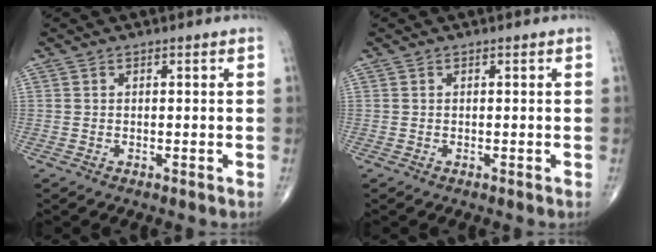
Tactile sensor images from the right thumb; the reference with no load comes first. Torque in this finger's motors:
{"motor_torque": [-0.03, 0.12, 0.00, 0.00, 0.00]}